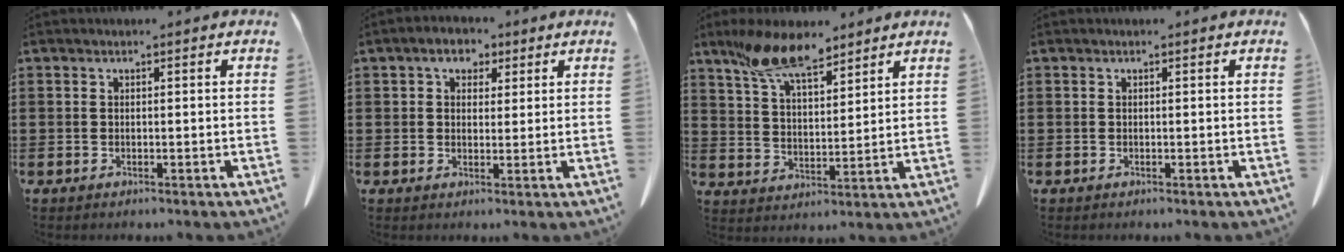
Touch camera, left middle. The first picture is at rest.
{"total": 3.2, "force": [1.8, 2.2, 1.4], "torque": [-0.040, 0.016, 0.029]}
{"total": 10.6, "force": [8.1, 3.3, 5.9], "torque": [-0.137, -0.014, 0.151]}
{"total": 0.0}